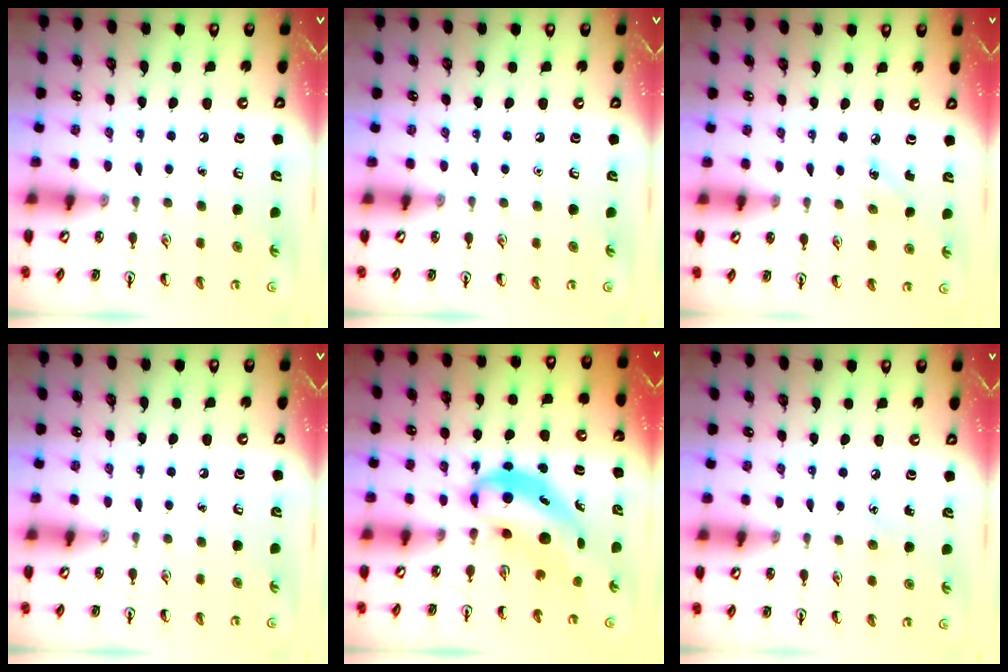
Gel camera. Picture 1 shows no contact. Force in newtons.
{"total": 0.0}
{"total": 1.9, "press": 1.7, "slide": 0.8}
{"total": 0.0}
{"total": 6.3, "press": 6.1, "slide": 1.6}
{"total": 3.0, "press": 2.8, "slide": 1.1}